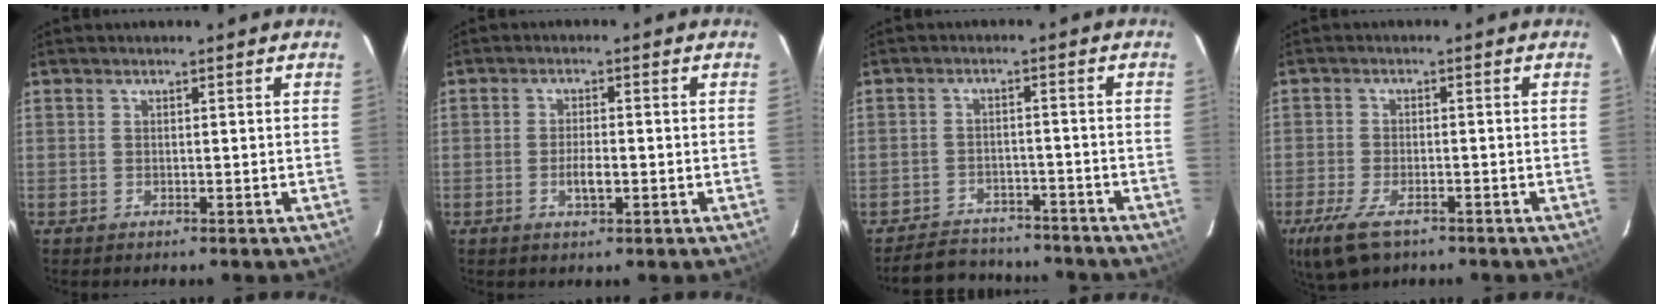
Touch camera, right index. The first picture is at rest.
{"total": 3.2, "force": [-0.9, 1.2, 2.8], "torque": [-0.052, -0.002, -0.015]}
{"total": 11.3, "force": [-10.1, 4.1, 3.0], "torque": [-0.077, 0.014, -0.135]}
{"total": 9.1, "force": [-5.8, 3.9, 5.8], "torque": [-0.147, -0.027, -0.106]}